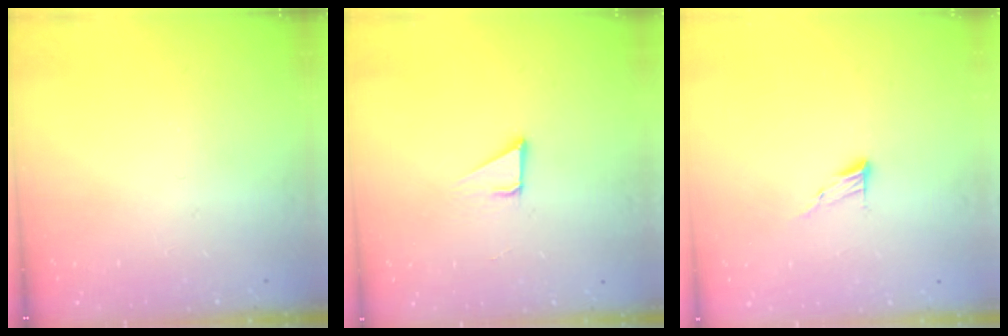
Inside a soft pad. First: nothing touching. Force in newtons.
{"total": 3.2, "press": 3.2, "slide": 0.2}
{"total": 6.1, "press": 6.1, "slide": 0.5}